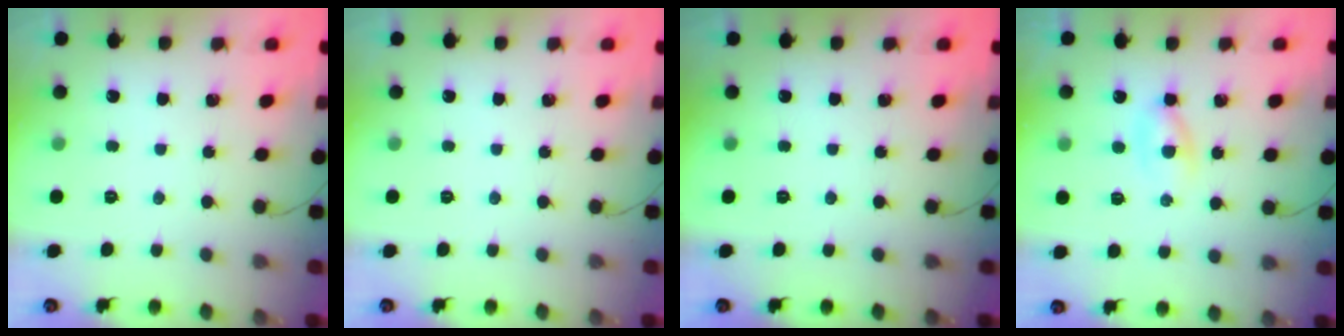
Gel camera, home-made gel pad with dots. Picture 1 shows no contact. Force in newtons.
{"total": 0.0}
{"total": 0.0}
{"total": 2.7, "press": 2.5, "slide": 1.1}